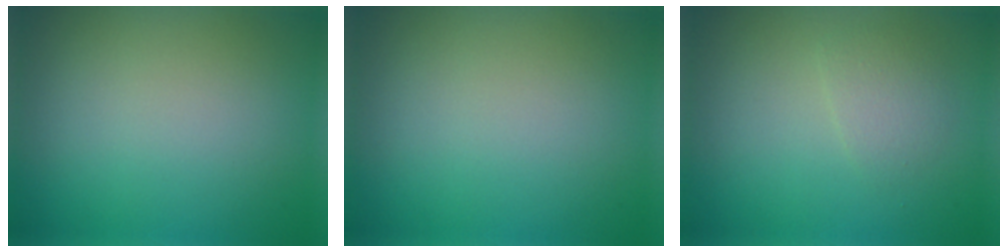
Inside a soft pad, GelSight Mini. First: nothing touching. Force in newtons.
{"total": 0.0}
{"total": 1.6, "press": 1.6, "slide": 0.1}